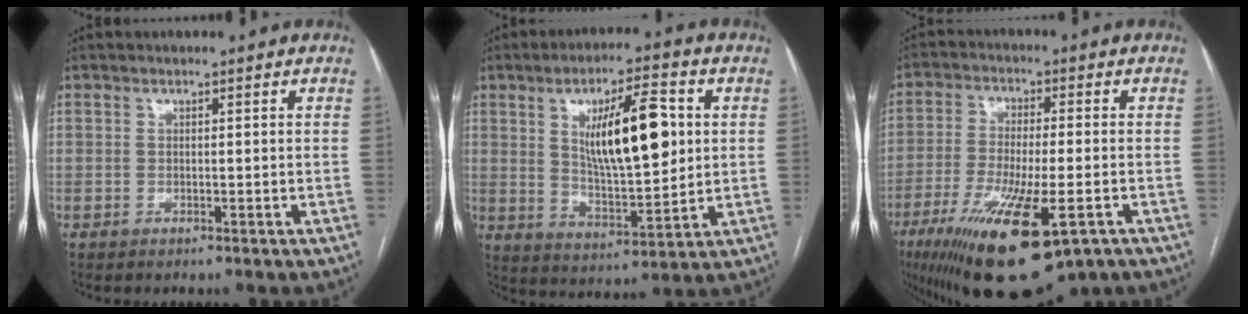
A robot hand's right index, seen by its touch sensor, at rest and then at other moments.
{"total": 13.9, "force": [3.3, 3.8, 13.0], "torque": [-0.222, 0.005, 0.059]}
{"total": 18.3, "force": [-9.6, 4.2, 15.0], "torque": [-0.262, -0.043, -0.152]}